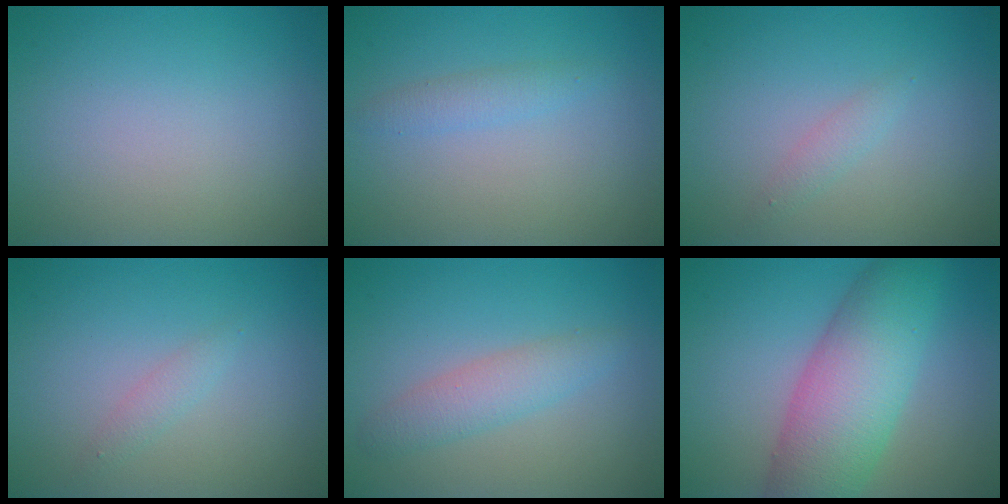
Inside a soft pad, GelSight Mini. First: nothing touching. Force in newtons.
{"total": 1.4, "press": 1.4, "slide": 0.0}
{"total": 1.0, "press": 1.0, "slide": 0.0}
{"total": 1.0, "press": 1.0, "slide": 0.0}
{"total": 2.6, "press": 2.6, "slide": 0.1}
{"total": 8.5, "press": 8.5, "slide": 0.1}